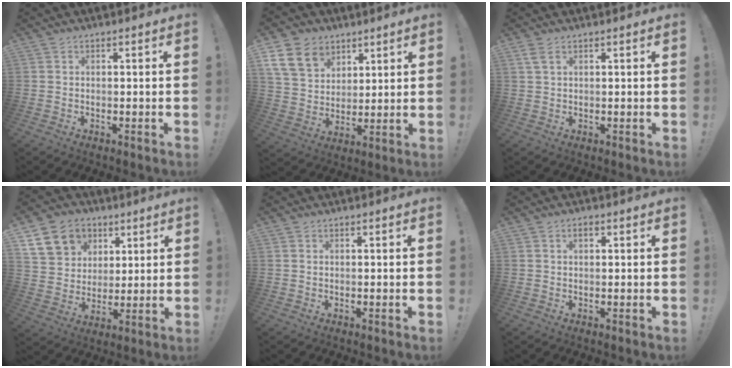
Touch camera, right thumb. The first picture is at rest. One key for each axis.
{"total": 14.0, "fx": 7.6, "fy": 10.2, "fz": 5.7, "tx": -0.093, "ty": -0.040, "tz": 0.154}
{"total": 2.7, "fx": 1.4, "fy": 1.1, "fz": 2.0, "tx": -0.041, "ty": 0.001, "tz": 0.027}
{"total": 13.9, "fx": 6.4, "fy": 11.3, "fz": 5.0, "tx": -0.072, "ty": -0.026, "tz": 0.134}
{"total": 0.0}
{"total": 1.7, "fx": 0.7, "fy": 0.9, "fz": 1.2, "tx": -0.022, "ty": 0.004, "tz": 0.010}